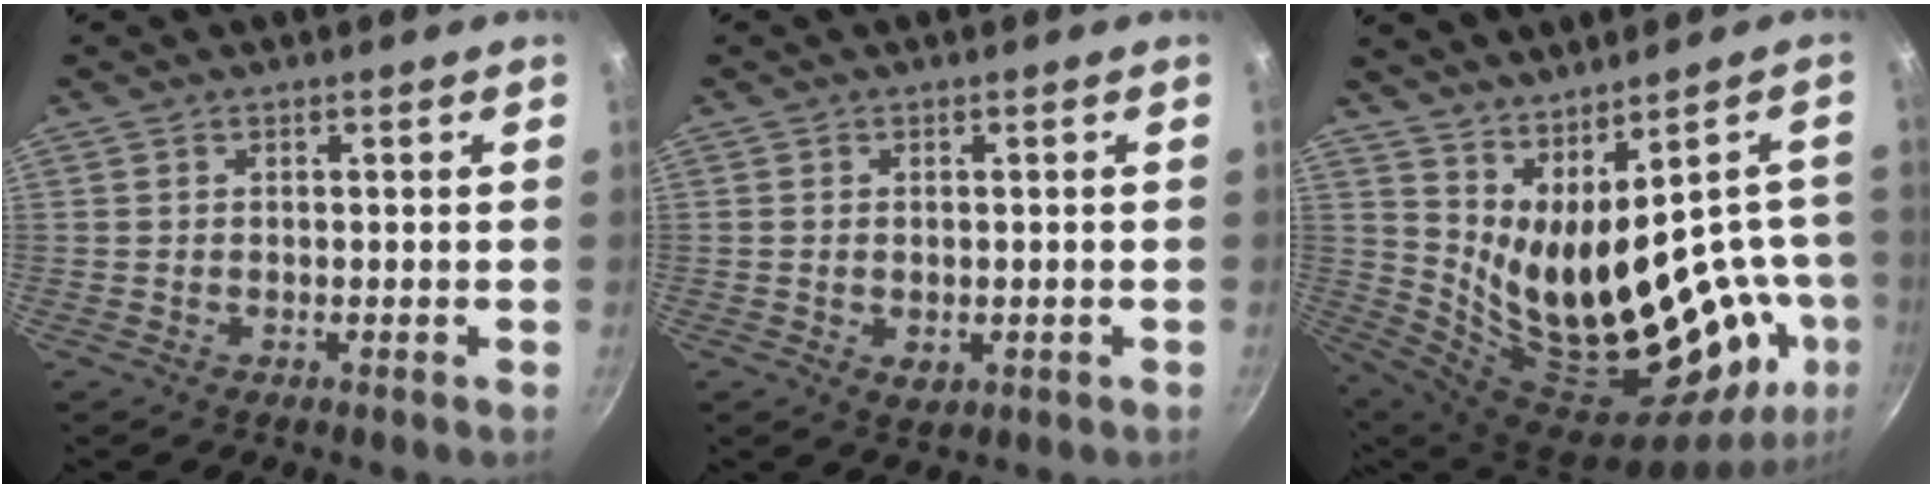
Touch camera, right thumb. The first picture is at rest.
{"total": 3.0, "force": [-0.5, 1.9, 2.2], "torque": [-0.034, -0.008, -0.005]}
{"total": 25.5, "force": [0.5, 13.0, 21.9], "torque": [-0.287, -0.048, 0.053]}